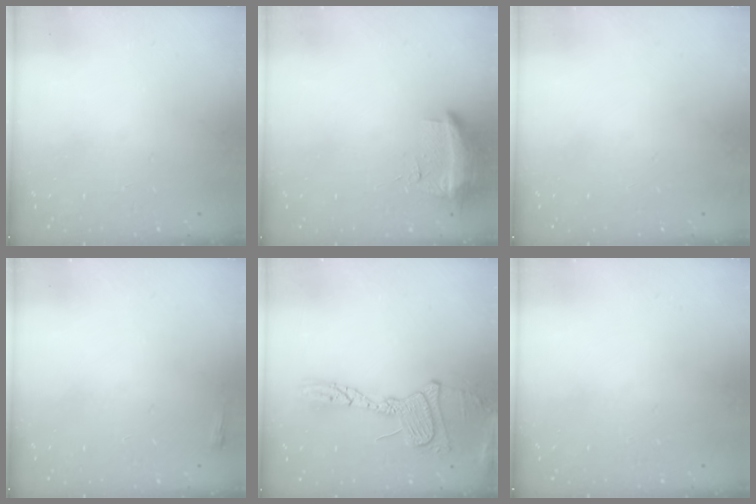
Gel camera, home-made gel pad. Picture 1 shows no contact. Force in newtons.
{"total": 19.3, "press": 12.1, "slide": 15.1}
{"total": 13.0, "press": 3.6, "slide": 12.5}
{"total": 2.0, "press": 2.0, "slide": 0.5}
{"total": 17.1, "press": 17.1, "slide": 1.5}
{"total": 0.0}